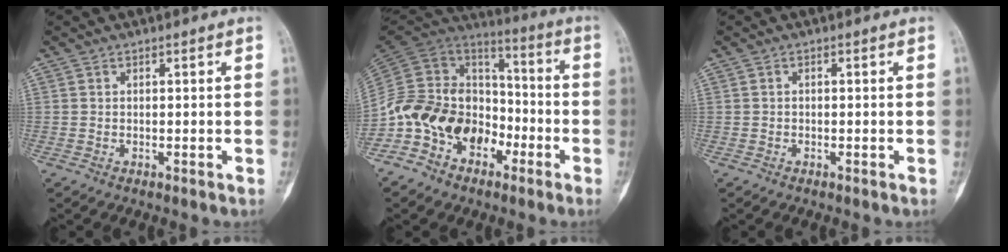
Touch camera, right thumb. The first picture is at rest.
{"total": 19.6, "force": [-9.0, 14.2, 9.9], "torque": [-0.168, 0.091, -0.169]}
{"total": 0.0}